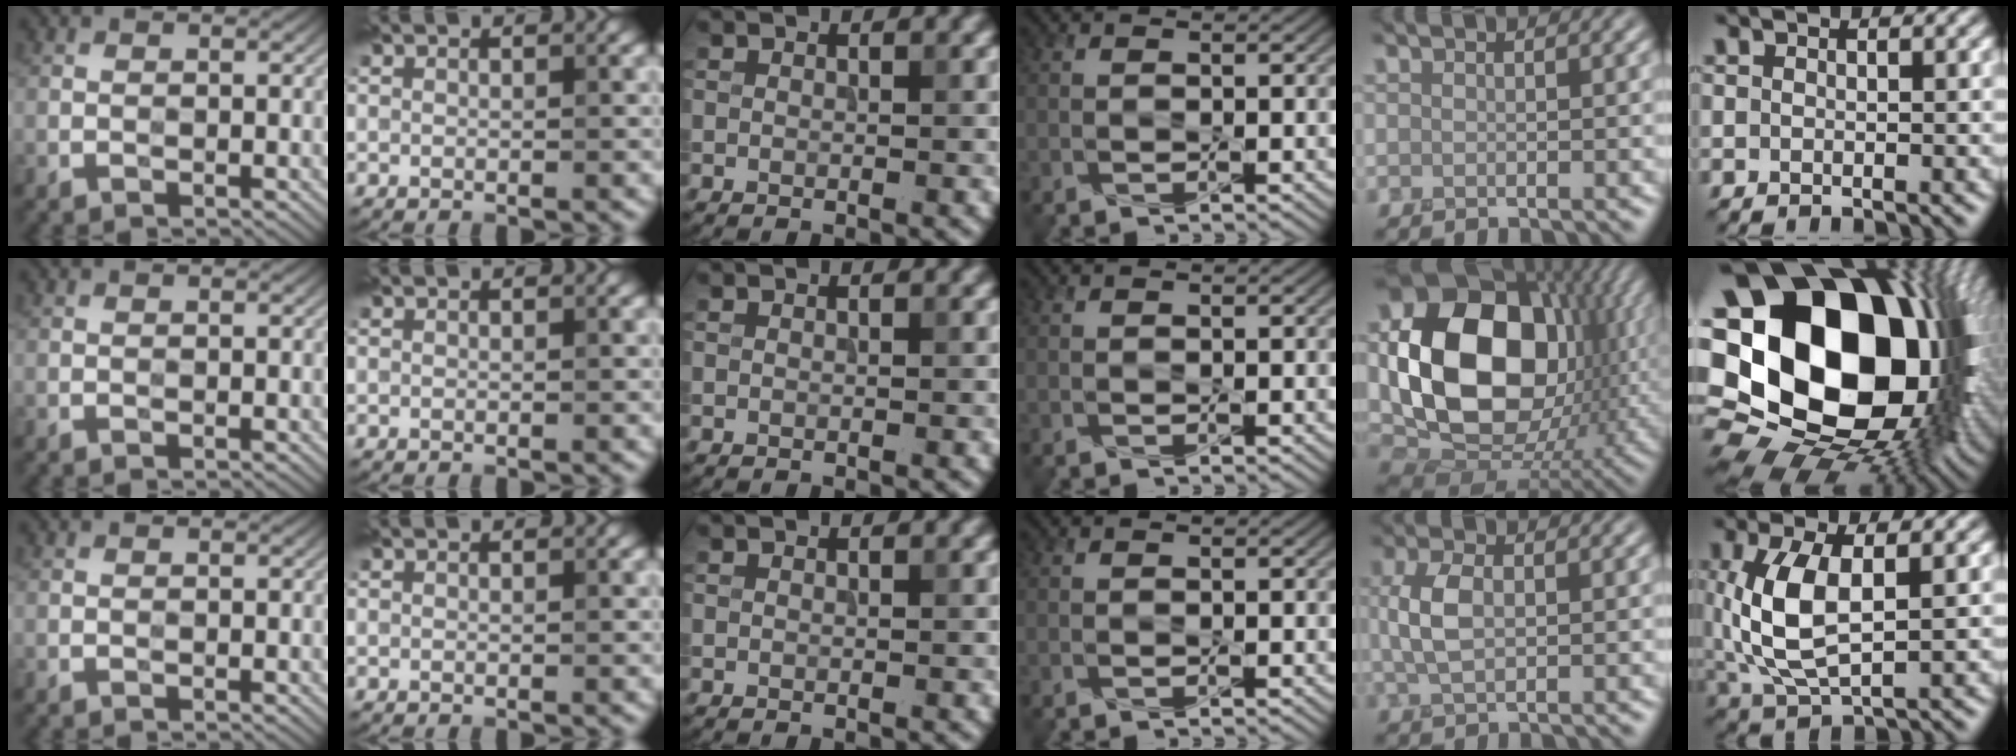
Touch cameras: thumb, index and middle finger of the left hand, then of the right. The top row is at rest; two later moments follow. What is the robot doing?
{"motion": "press", "object": "stapler"}